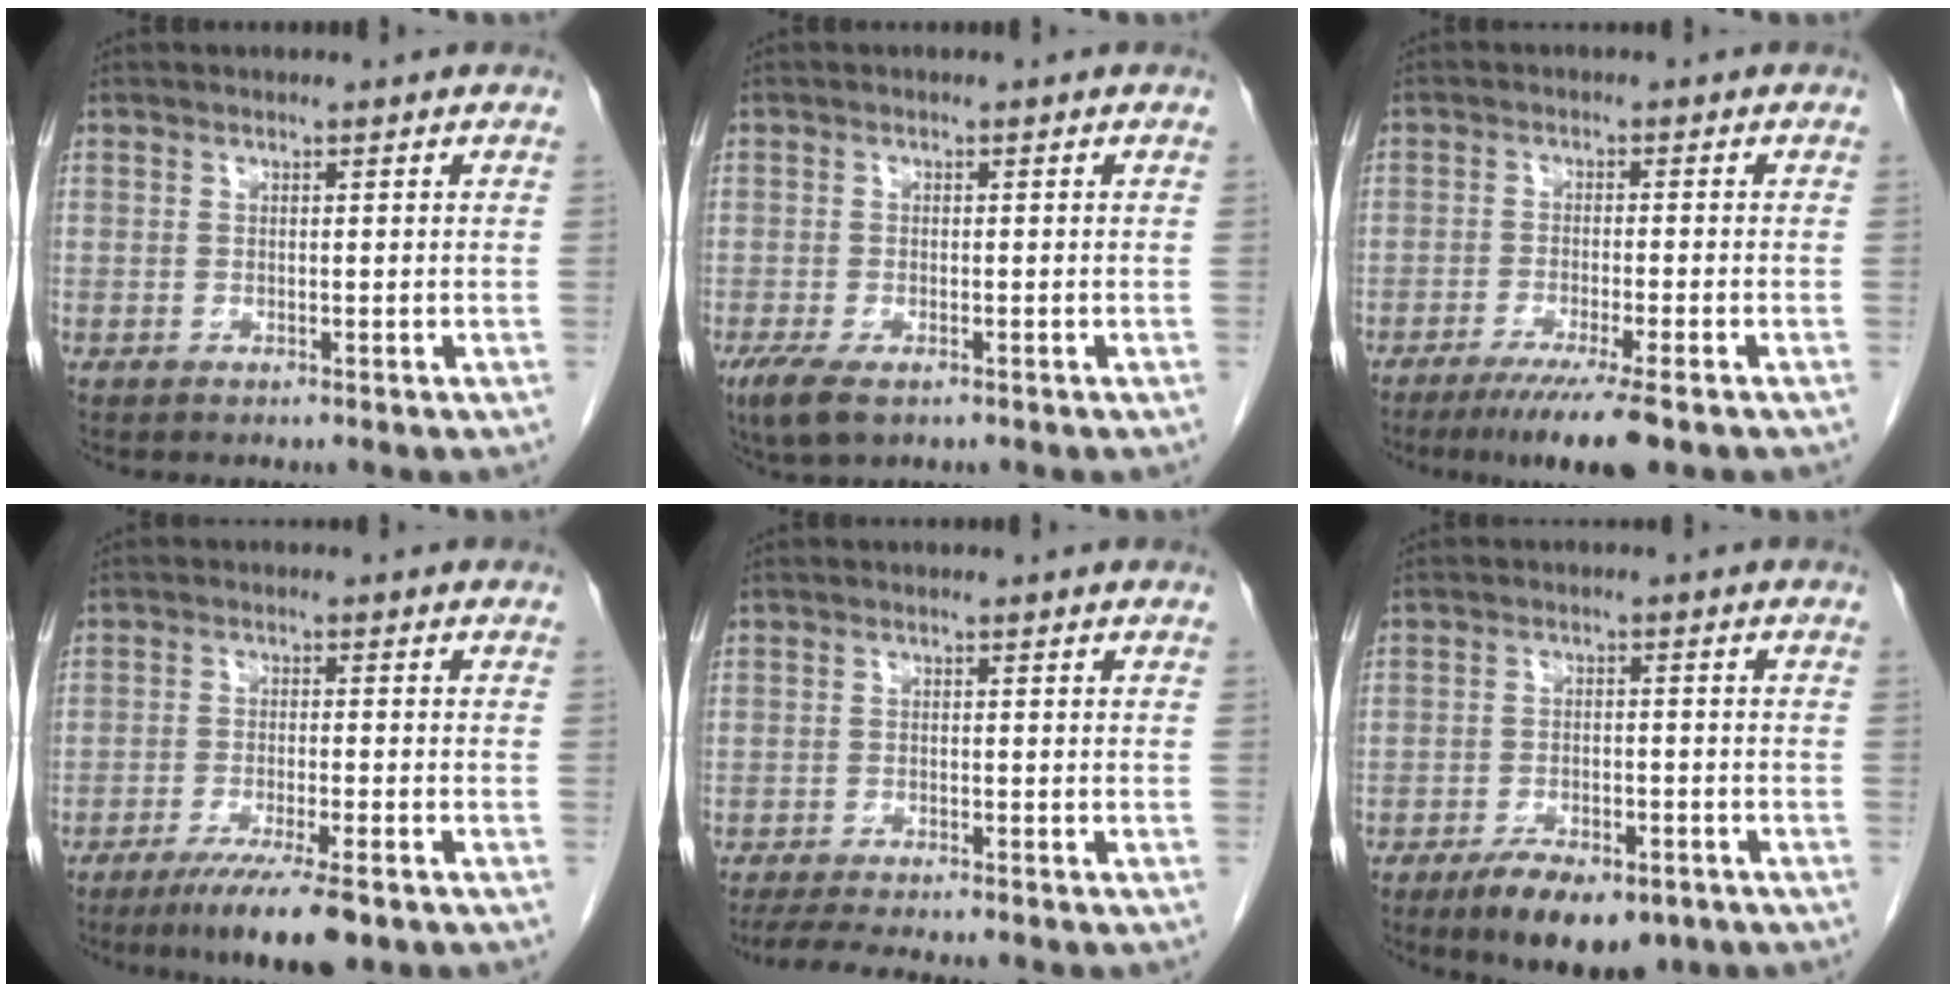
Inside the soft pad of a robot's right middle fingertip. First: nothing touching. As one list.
[{"total": 4.6, "force": [-2.8, 1.7, 3.3], "torque": [-0.070, -0.011, -0.046]}, {"total": 8.0, "force": [-5.6, -0.4, 5.7], "torque": [-0.088, -0.022, -0.088]}, {"total": 9.1, "force": [-6.5, 0.5, 6.4], "torque": [-0.100, -0.023, -0.100]}, {"total": 8.1, "force": [-7.1, 0.6, 3.7], "torque": [-0.053, -0.015, -0.112]}, {"total": 9.8, "force": [-6.9, 3.7, 5.9], "torque": [-0.091, -0.008, -0.104]}]